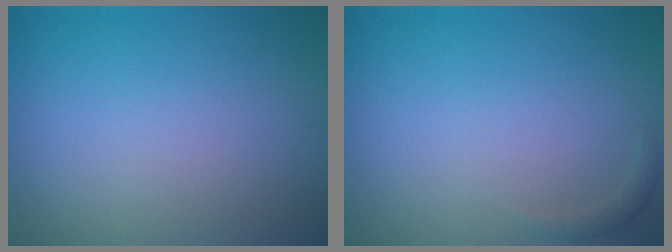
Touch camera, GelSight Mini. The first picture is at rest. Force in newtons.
{"total": 0.7, "press": 0.7, "slide": 0.1}